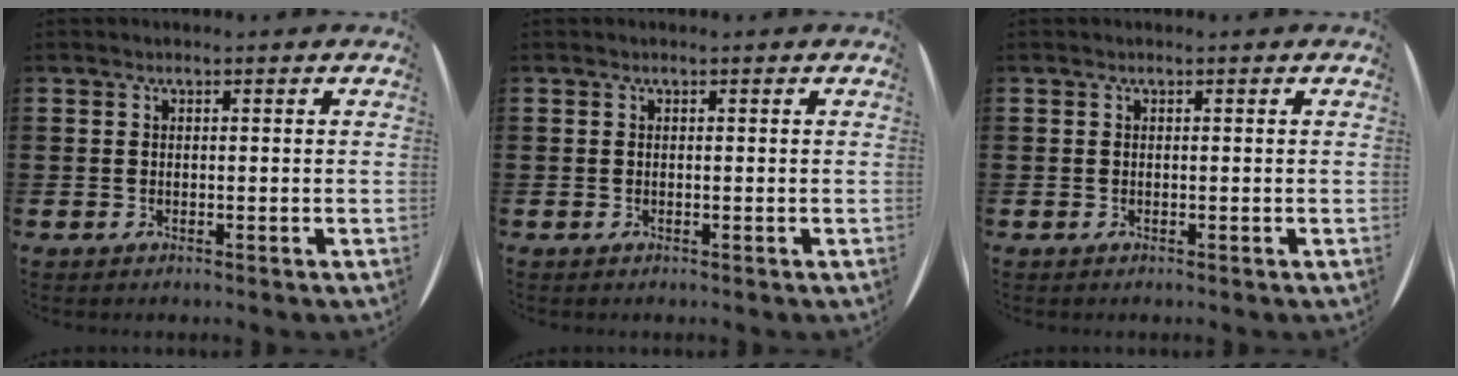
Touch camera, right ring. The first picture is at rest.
{"total": 0.0}
{"total": 0.0}